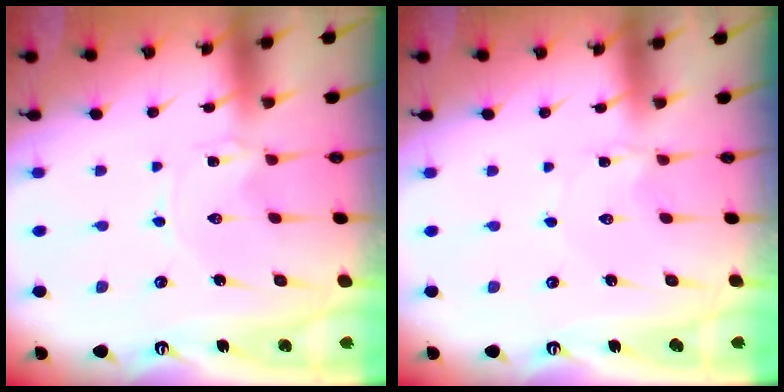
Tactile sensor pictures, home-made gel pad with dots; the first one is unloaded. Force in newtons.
{"total": 0.8, "press": 0.8, "slide": 0.1}